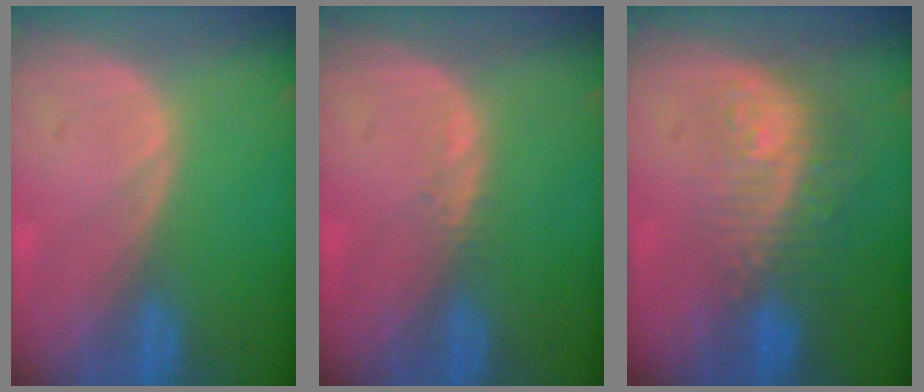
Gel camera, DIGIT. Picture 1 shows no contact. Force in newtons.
{"total": 0.9, "press": 0.8, "slide": 0.4}
{"total": 9.7, "press": 8.1, "slide": 5.3}